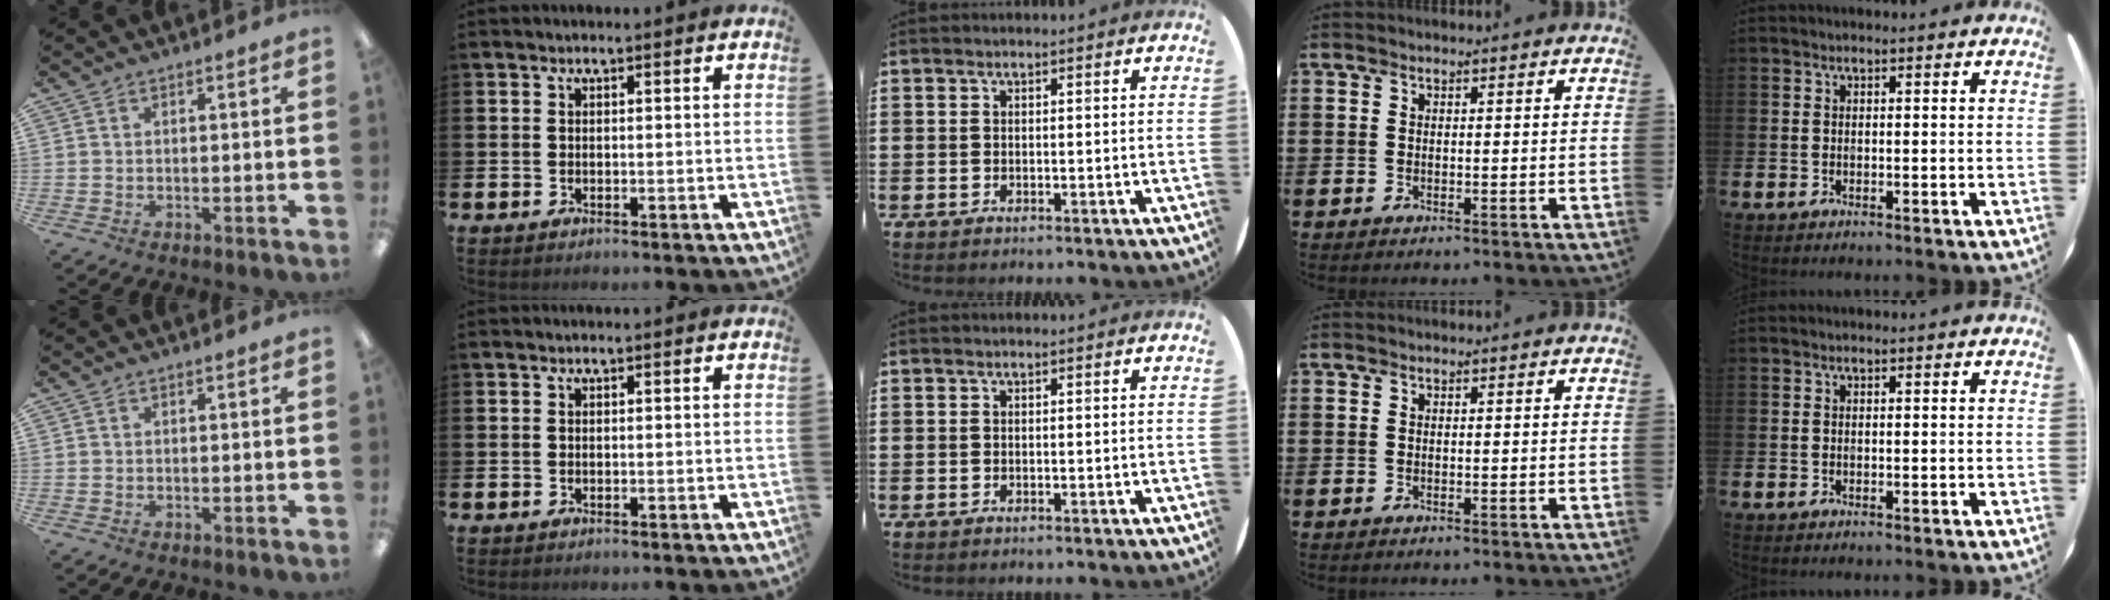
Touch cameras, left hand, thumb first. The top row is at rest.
{}